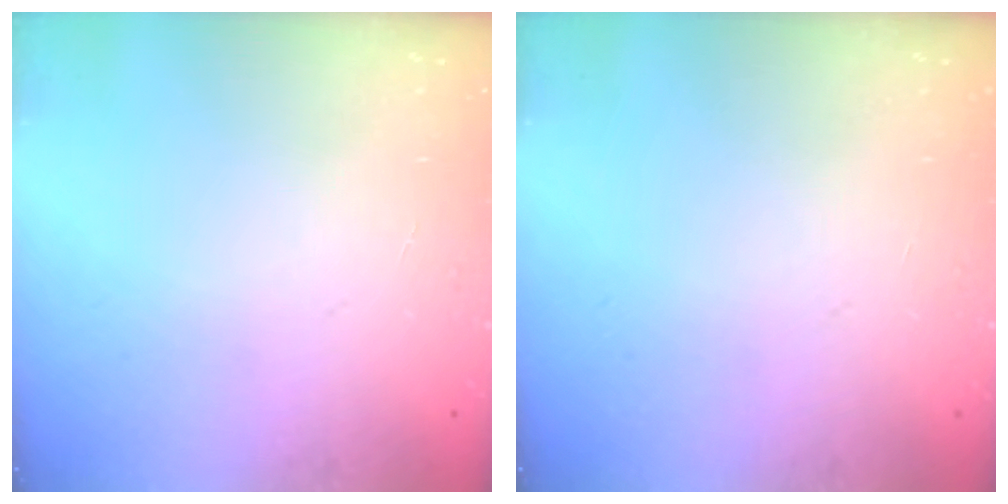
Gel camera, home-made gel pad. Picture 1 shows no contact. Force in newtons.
{"total": 0.0}